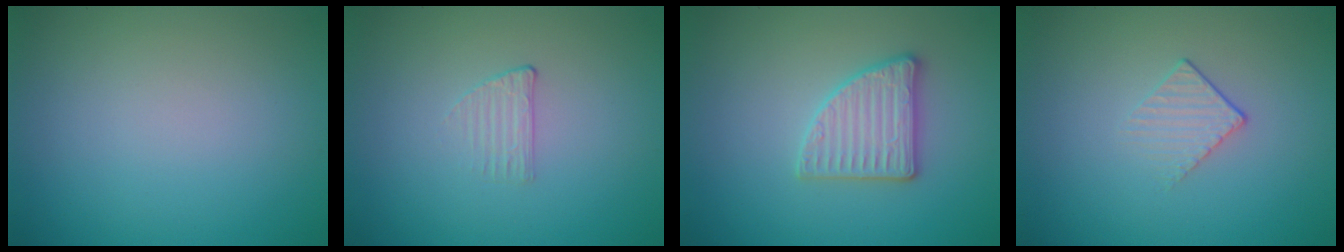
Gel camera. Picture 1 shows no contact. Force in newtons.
{"total": 1.0, "press": 0.3, "slide": 1.0}
{"total": 2.9, "press": 2.8, "slide": 0.5}
{"total": 1.3, "press": 0.7, "slide": 1.1}